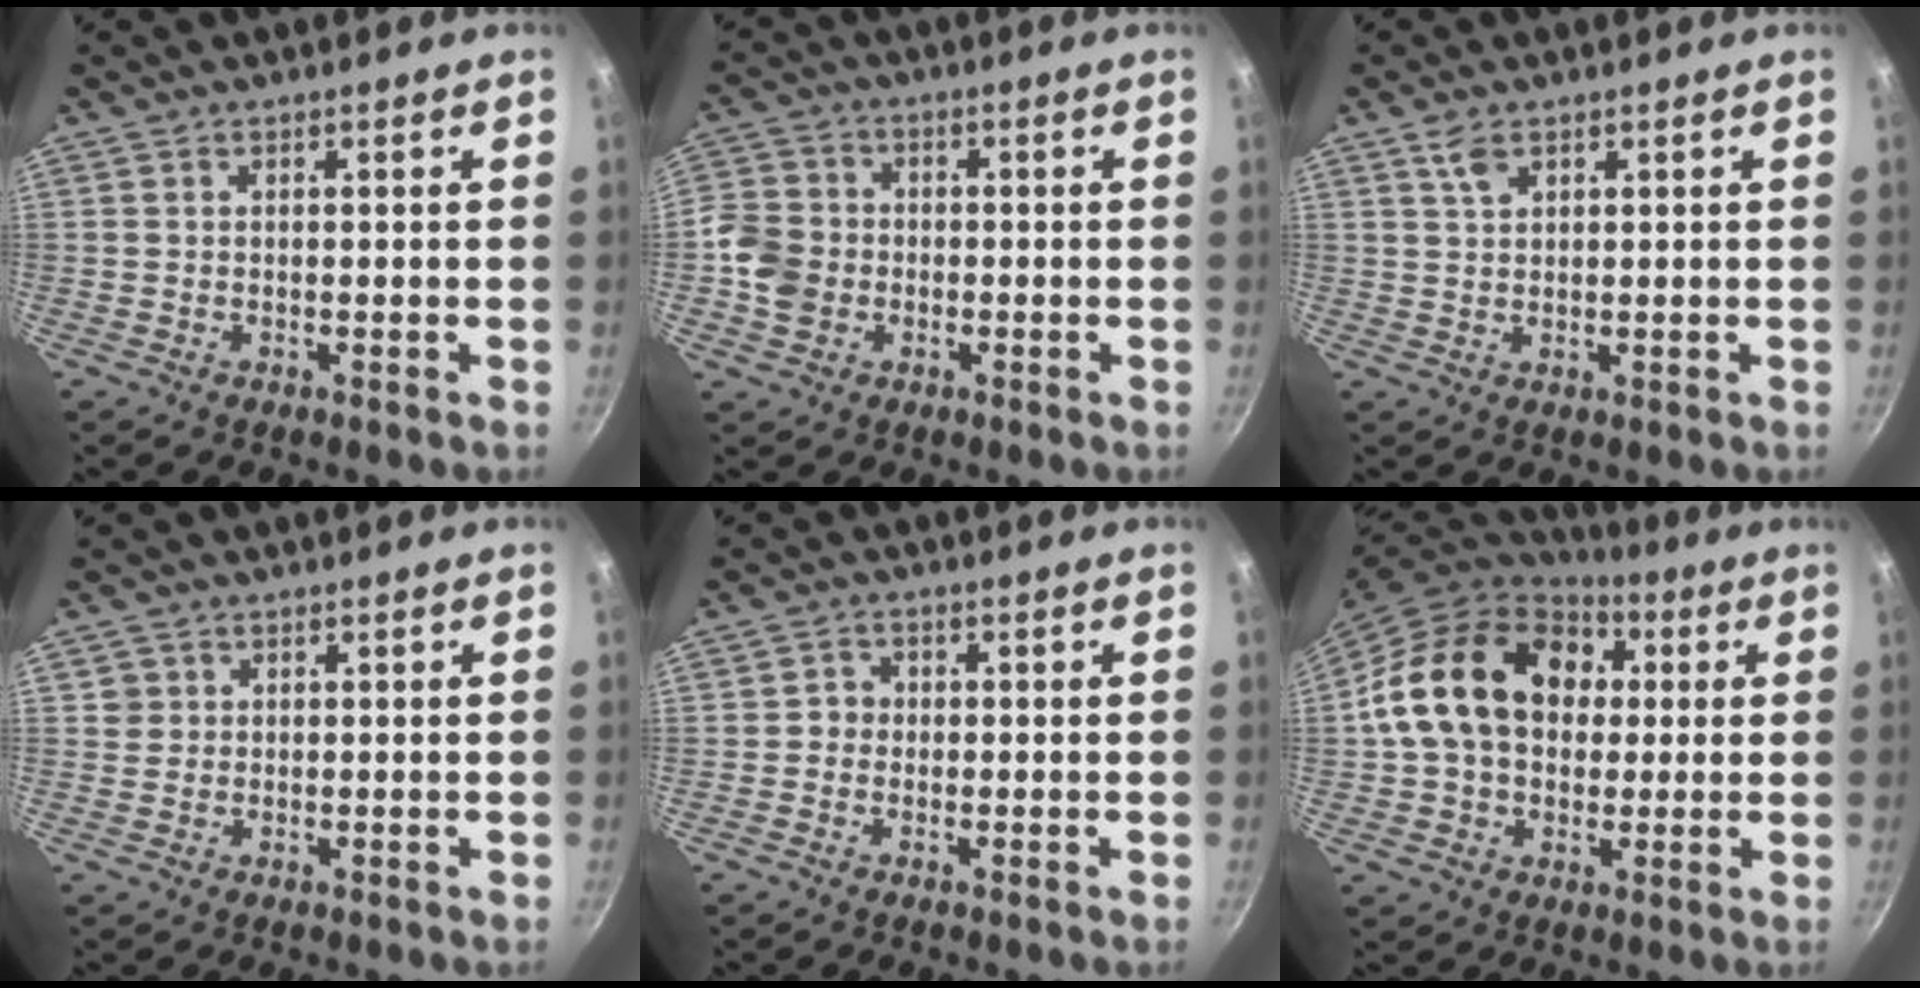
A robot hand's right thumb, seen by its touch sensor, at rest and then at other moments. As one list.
[{"total": 7.6, "force": [-1.7, 6.6, 3.4], "torque": [-0.048, 0.017, -0.047]}, {"total": 3.1, "force": [1.8, 1.7, 1.9], "torque": [-0.030, -0.005, 0.037]}, {"total": 2.0, "force": [0.5, 1.9, 0.3], "torque": [0.009, 0.009, 0.007]}, {"total": 2.3, "force": [-0.3, 2.2, 0.7], "torque": [0.005, 0.006, -0.011]}, {"total": 20.9, "force": [3.7, 15.8, 13.2], "torque": [-0.207, 0.030, 0.056]}]